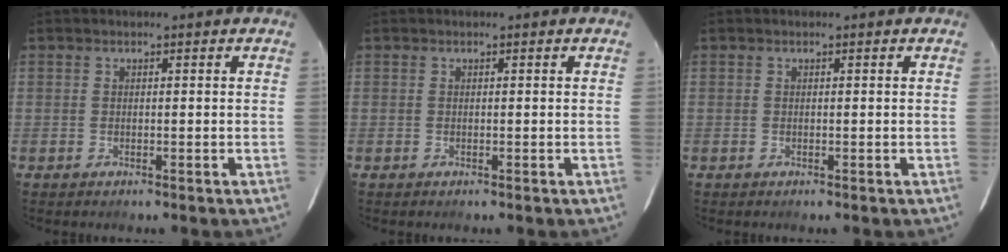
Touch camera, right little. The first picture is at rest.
{"total": 0.0}
{"total": 0.0}